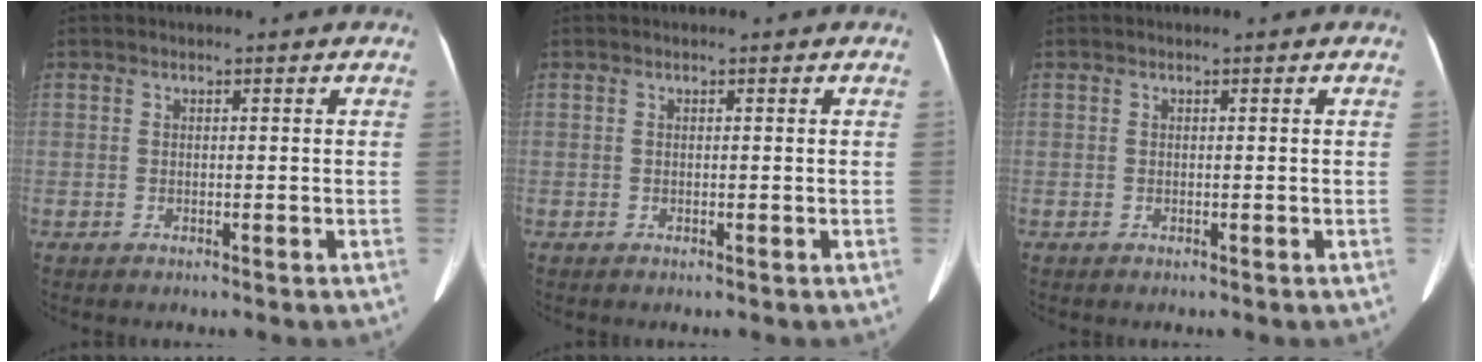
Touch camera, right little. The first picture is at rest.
{"total": 0.0}
{"total": 0.0}